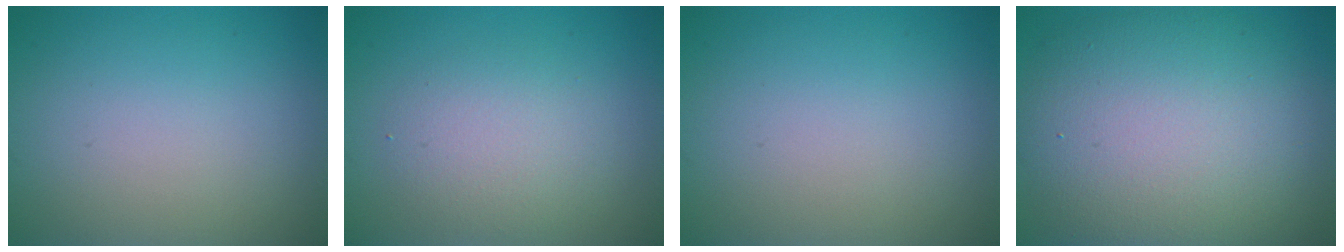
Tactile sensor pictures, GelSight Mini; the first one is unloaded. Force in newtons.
{"total": 3.2, "press": 3.2, "slide": 0.2}
{"total": 0.0}
{"total": 11.8, "press": 11.7, "slide": 1.0}